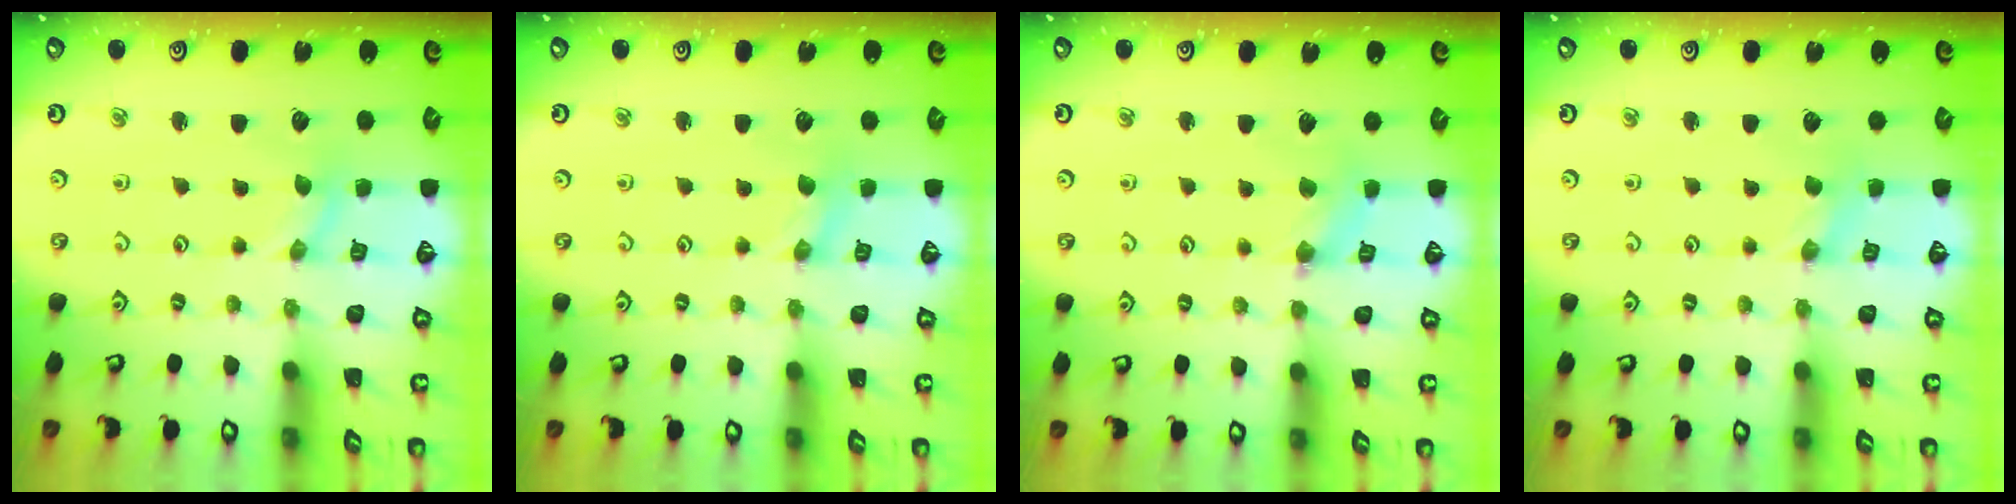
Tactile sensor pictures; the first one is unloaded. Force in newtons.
{"total": 0.7, "press": 0.7, "slide": 0.2}
{"total": 1.9, "press": 1.9, "slide": 0.3}
{"total": 0.0}